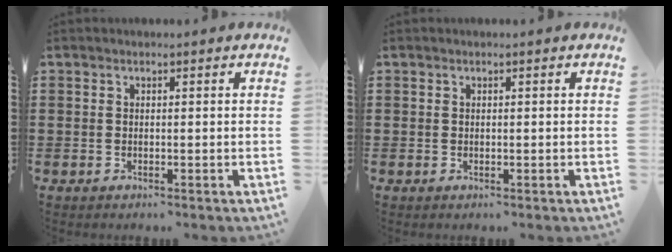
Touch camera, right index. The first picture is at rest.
{"total": 0.0}